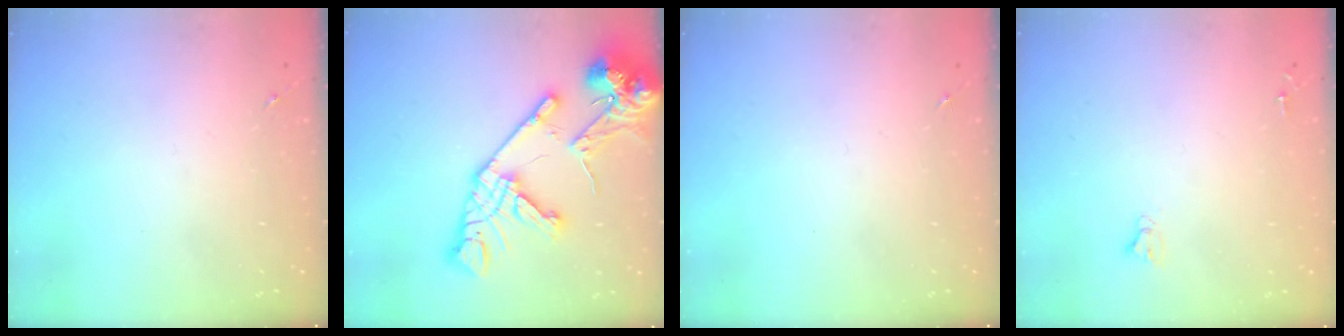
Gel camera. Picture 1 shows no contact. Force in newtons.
{"total": 22.2, "press": 22.0, "slide": 2.9}
{"total": 0.0}
{"total": 2.5, "press": 2.5, "slide": 0.2}